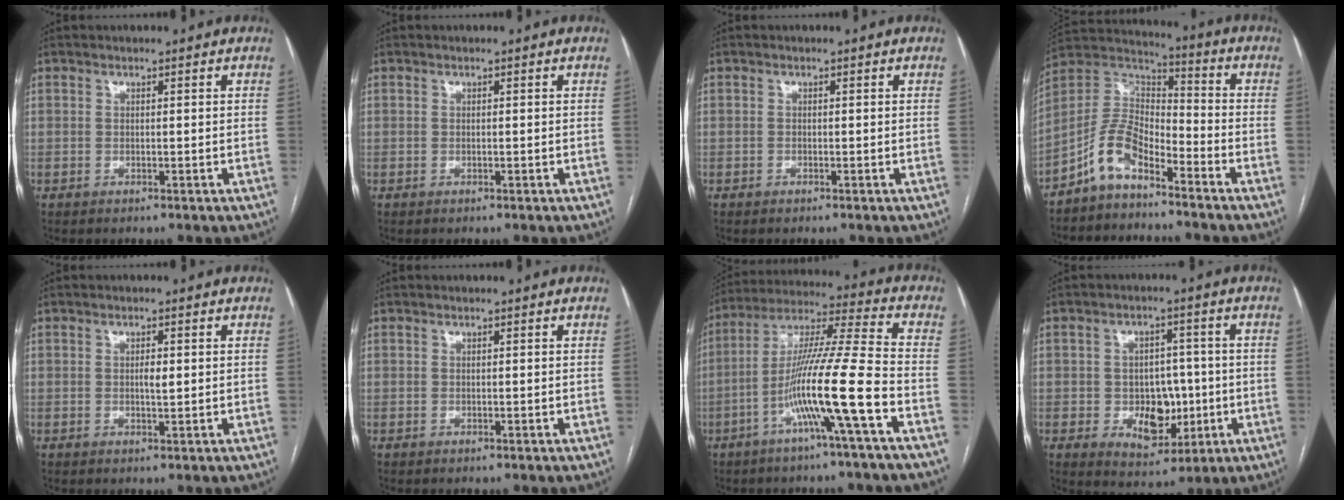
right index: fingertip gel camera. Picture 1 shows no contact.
{"total": 0.0}
{"total": 0.0}
{"total": 8.9, "force": [-6.0, 3.7, 5.4], "torque": [-0.117, 0.028, -0.120]}
{"total": 1.7, "force": [0.1, 0.4, 1.6], "torque": [-0.030, 0.001, 0.004]}
{"total": 0.0}
{"total": 14.6, "force": [-5.5, -1.4, 13.4], "torque": [-0.248, 0.006, -0.106]}
{"total": 8.7, "force": [-1.6, 6.0, 6.2], "torque": [-0.095, 0.011, -0.012]}